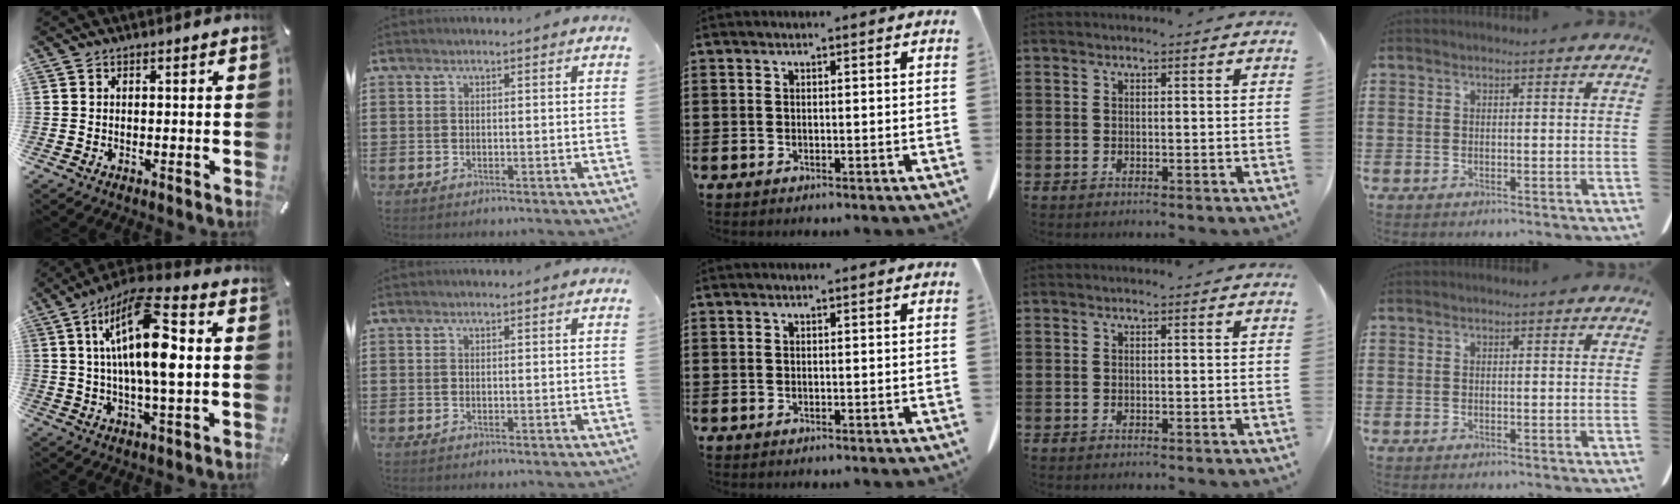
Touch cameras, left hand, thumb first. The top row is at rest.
{"thumb": {"total": 17.4, "force": [3.7, 5.6, 16.0], "torque": [-0.307, -0.002, 0.053]}}